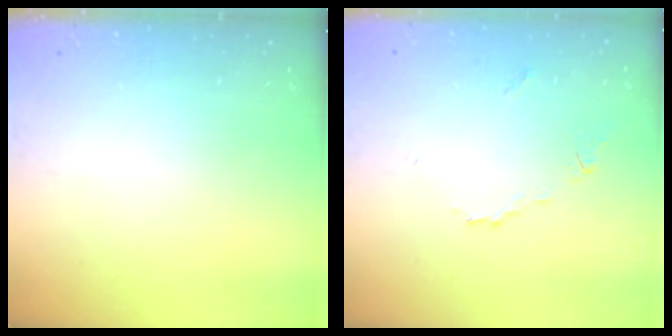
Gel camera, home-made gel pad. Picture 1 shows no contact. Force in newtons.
{"total": 4.3, "press": 4.2, "slide": 0.8}